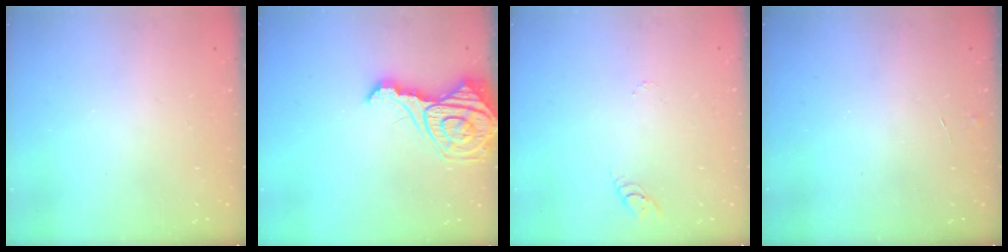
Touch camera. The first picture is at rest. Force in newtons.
{"total": 15.7, "press": 15.6, "slide": 1.6}
{"total": 2.8, "press": 2.8, "slide": 0.2}
{"total": 2.9, "press": 2.9, "slide": 0.3}